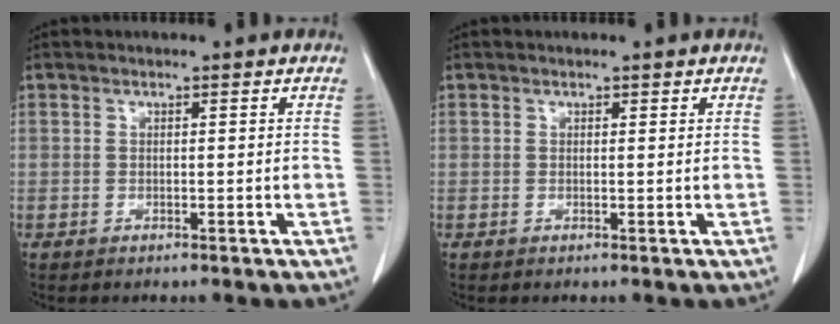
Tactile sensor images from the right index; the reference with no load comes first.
{"total": 0.0}